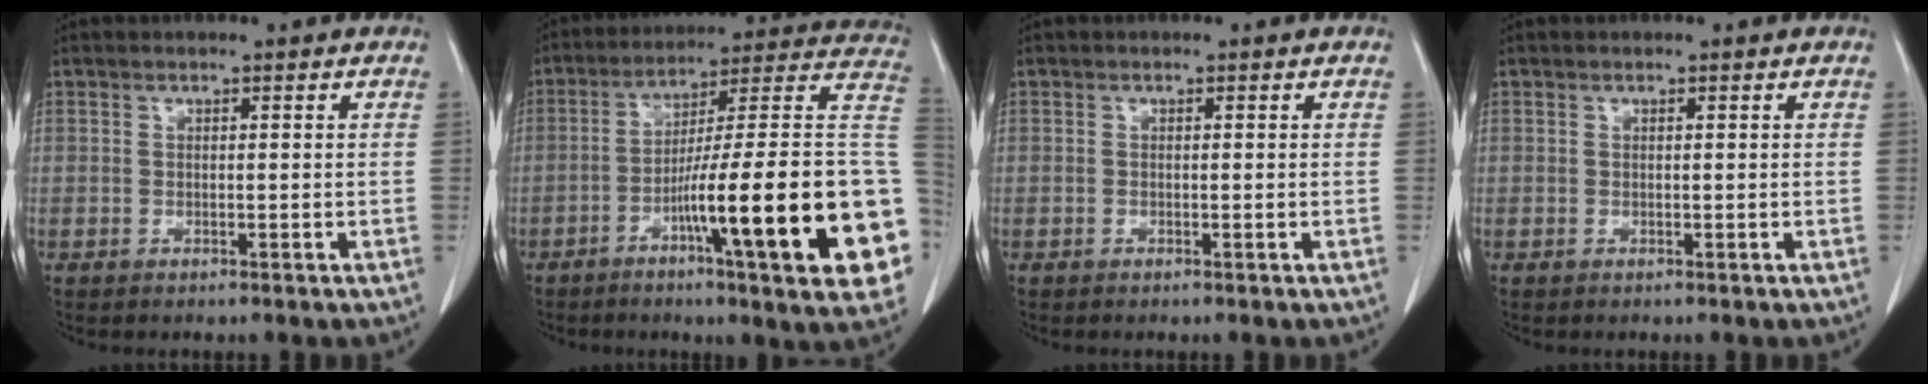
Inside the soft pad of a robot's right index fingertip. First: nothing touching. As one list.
[{"total": 26.8, "force": [-6.8, 1.2, 25.9], "torque": [-0.269, 0.003, -0.109]}, {"total": 0.0}, {"total": 0.0}]